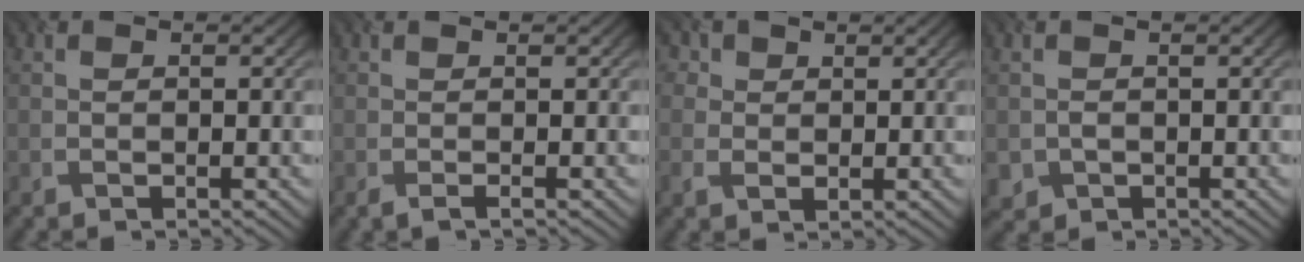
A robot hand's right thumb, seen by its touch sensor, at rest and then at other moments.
{"total": 1.1, "force": [-0.2, 0.1, 1.1], "torque": [-0.020, -0.003, -0.006]}
{"total": 3.0, "force": [0.9, 2.6, 1.4], "torque": [-0.035, 0.000, 0.015]}
{"total": 1.5, "force": [-0.4, 1.3, 0.6], "torque": [-0.017, -0.007, -0.005]}